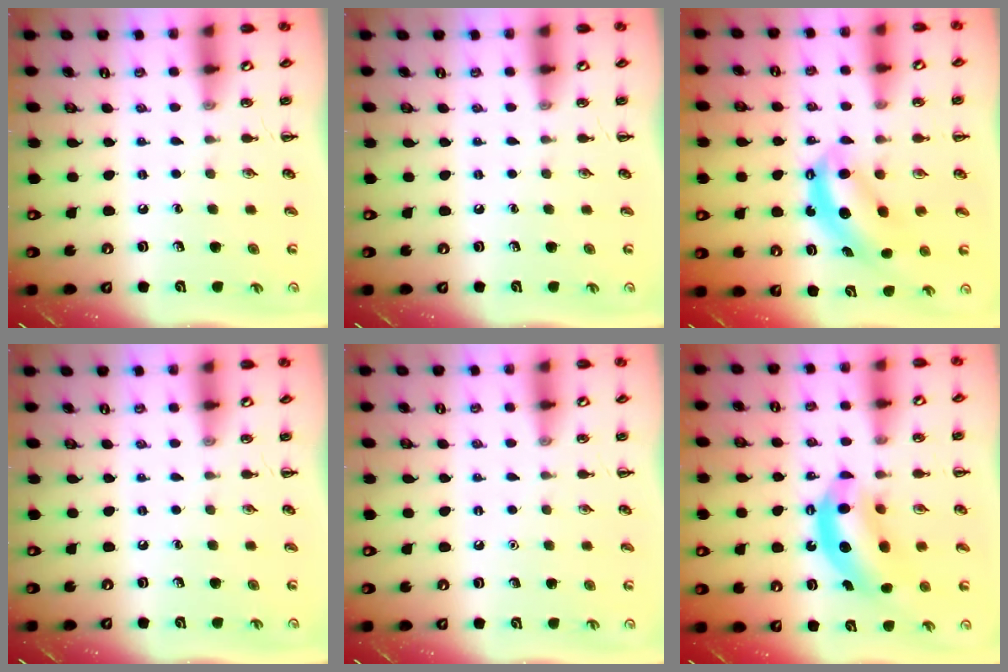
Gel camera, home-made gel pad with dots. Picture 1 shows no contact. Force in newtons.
{"total": 0.0}
{"total": 6.0, "press": 6.0, "slide": 0.8}
{"total": 0.0}
{"total": 1.6, "press": 1.6, "slide": 0.1}
{"total": 10.9, "press": 10.5, "slide": 2.9}